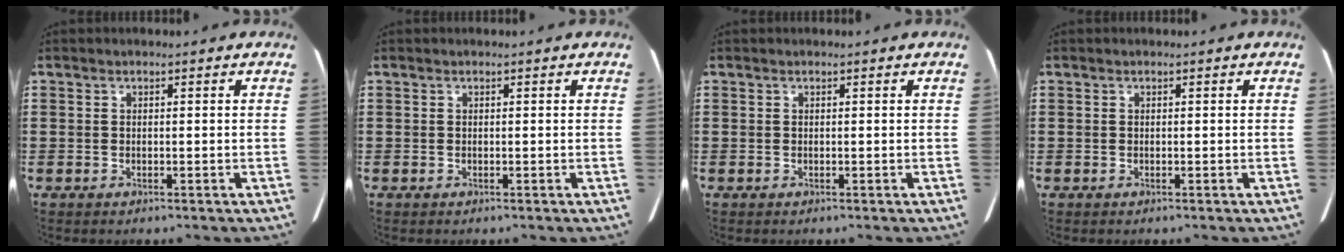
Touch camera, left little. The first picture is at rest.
{"total": 0.0}
{"total": 0.0}
{"total": 0.0}